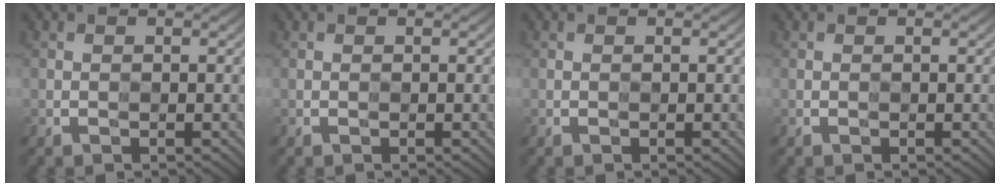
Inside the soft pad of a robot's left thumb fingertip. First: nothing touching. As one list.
[{"total": 0.0}, {"total": 0.0}, {"total": 0.0}]